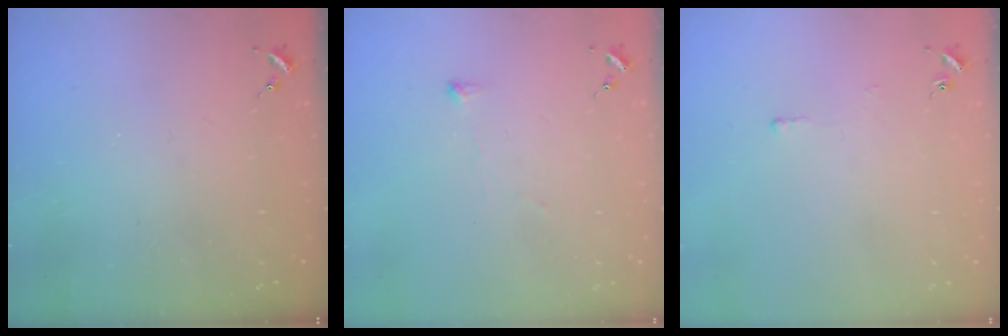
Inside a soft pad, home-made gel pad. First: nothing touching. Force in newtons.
{"total": 2.8, "press": 2.7, "slide": 0.5}
{"total": 2.6, "press": 2.6, "slide": 0.3}